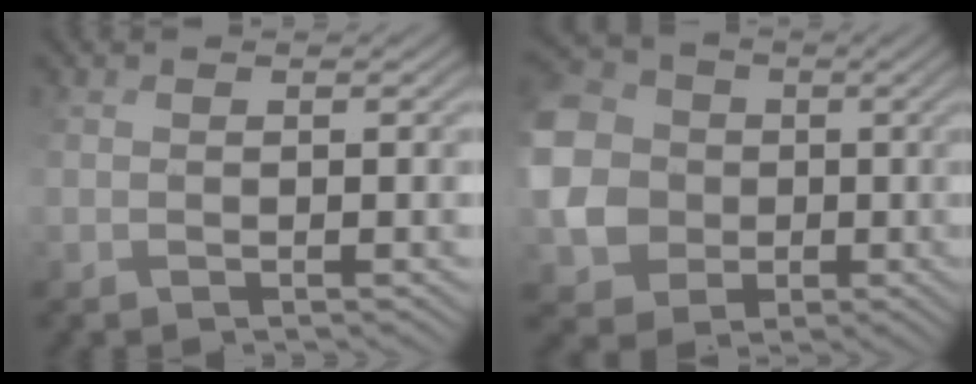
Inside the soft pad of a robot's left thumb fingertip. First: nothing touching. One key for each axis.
{"total": 14.3, "fx": 1.3, "fy": 13.2, "fz": 5.3, "tx": -0.205, "ty": -0.001, "tz": 0.005}